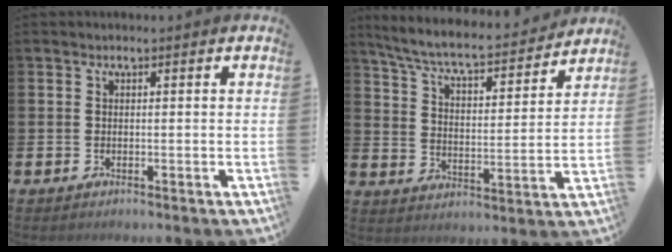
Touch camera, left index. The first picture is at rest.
{"total": 7.0, "force": [6.5, 1.0, 2.6], "torque": [-0.082, -0.048, 0.107]}